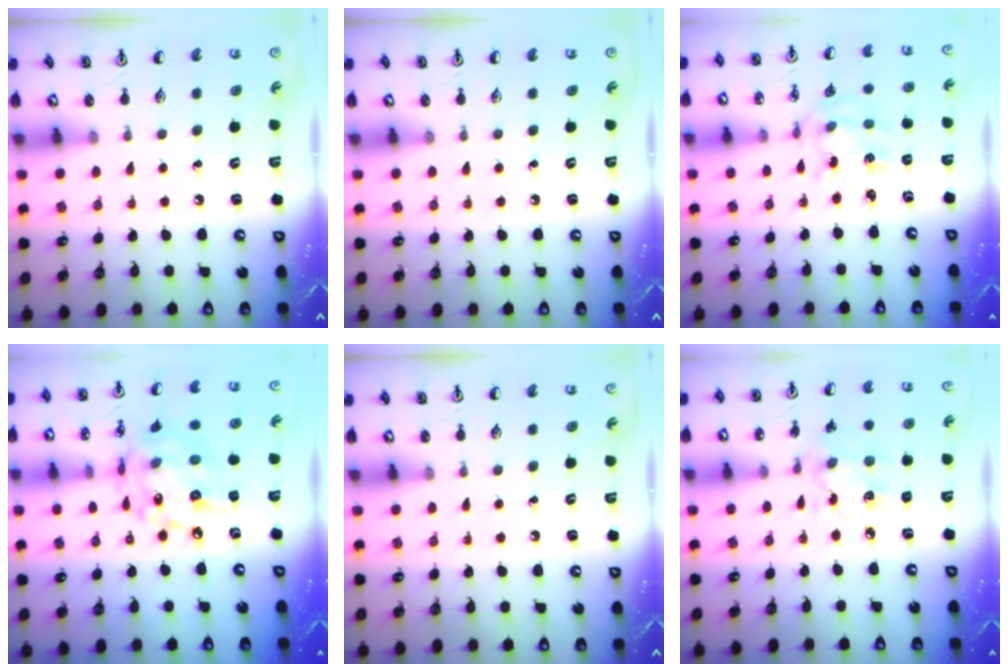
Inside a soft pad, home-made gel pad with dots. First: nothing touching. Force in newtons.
{"total": 0.0}
{"total": 2.6, "press": 2.4, "slide": 0.9}
{"total": 16.2, "press": 16.2, "slide": 1.2}
{"total": 0.0}
{"total": 5.4, "press": 5.4, "slide": 0.5}